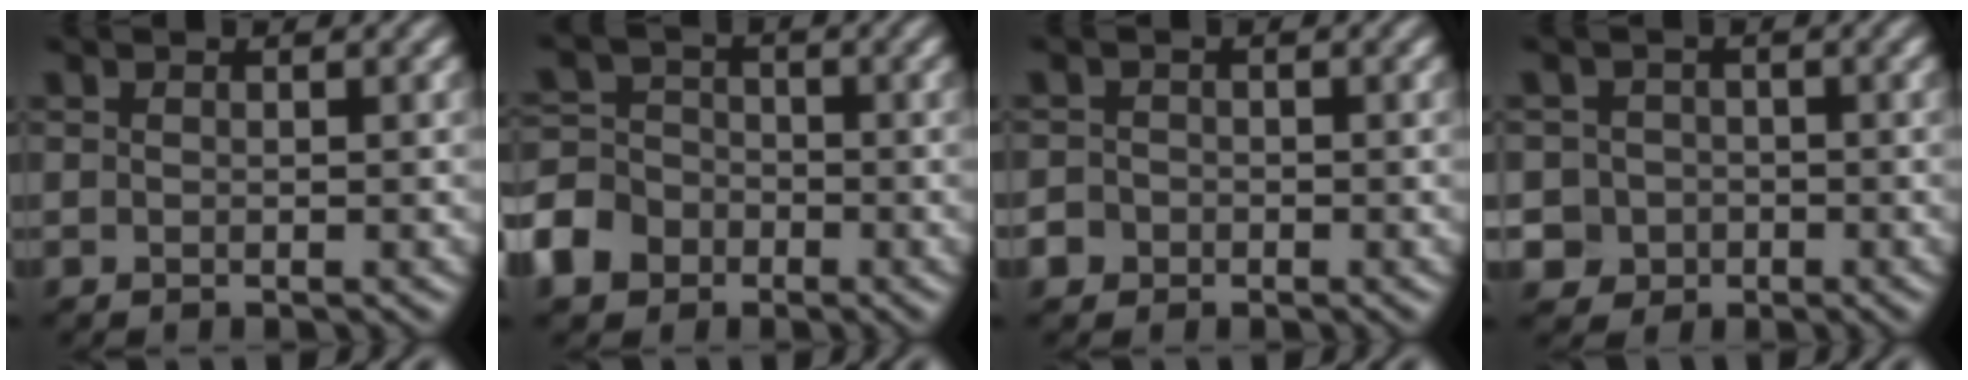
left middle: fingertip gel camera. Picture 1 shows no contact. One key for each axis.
{"total": 6.5, "fx": -3.7, "fy": 4.9, "fz": 2.1, "tx": -0.039, "ty": -0.011, "tz": -0.083}
{"total": 2.4, "fx": -1.1, "fy": 2.1, "fz": 0.5, "tx": 0.001, "ty": 0.005, "tz": -0.028}
{"total": 3.9, "fx": -1.0, "fy": 3.8, "fz": 0.6, "tx": 0.011, "ty": 0.007, "tz": -0.037}